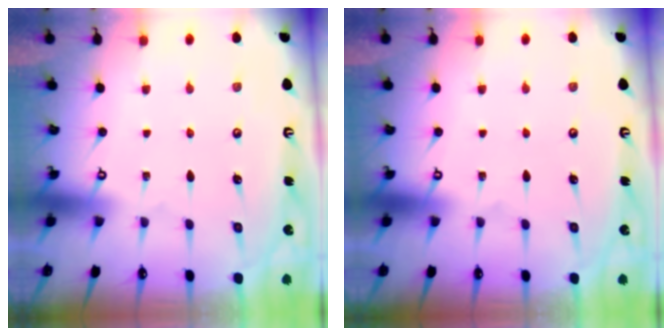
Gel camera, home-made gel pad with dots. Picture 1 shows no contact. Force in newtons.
{"total": 0.0}